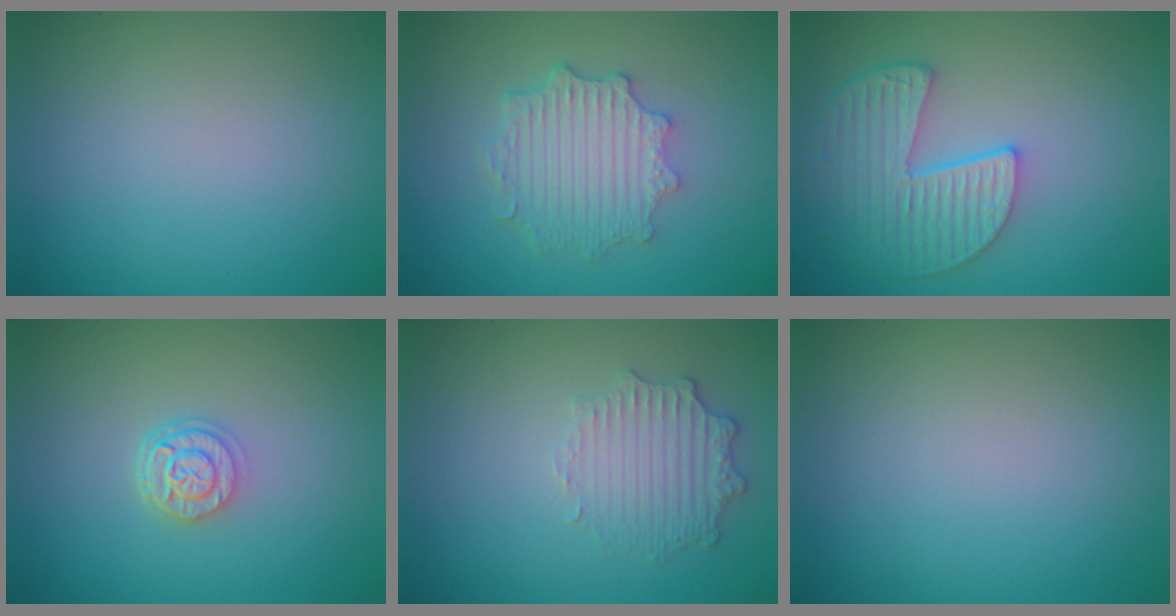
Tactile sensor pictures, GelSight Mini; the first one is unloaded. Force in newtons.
{"total": 4.7, "press": 3.7, "slide": 2.8}
{"total": 5.4, "press": 4.7, "slide": 2.7}
{"total": 2.6, "press": 2.1, "slide": 1.5}
{"total": 2.5, "press": 2.3, "slide": 1.0}
{"total": 0.0}